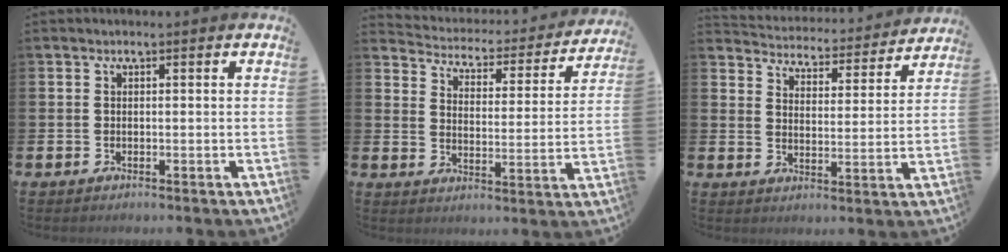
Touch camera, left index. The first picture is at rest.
{"total": 4.2, "force": [4.0, 1.2, 0.4], "torque": [-0.037, -0.039, 0.062]}
{"total": 4.5, "force": [4.4, 0.8, 0.2], "torque": [-0.023, -0.043, 0.071]}